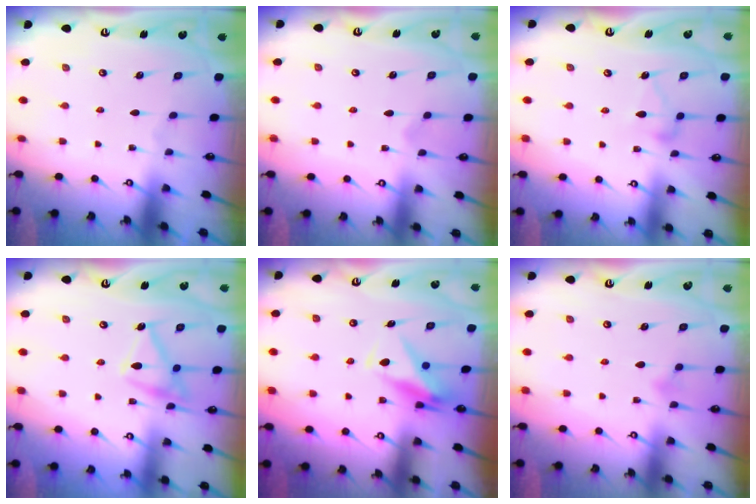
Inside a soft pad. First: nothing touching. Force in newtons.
{"total": 7.0, "press": 7.0, "slide": 0.5}
{"total": 10.7, "press": 10.7, "slide": 0.5}
{"total": 16.0, "press": 16.0, "slide": 1.0}
{"total": 10.4, "press": 10.3, "slide": 1.7}
{"total": 3.6, "press": 3.5, "slide": 0.4}